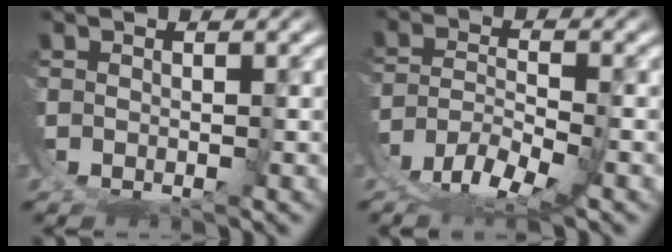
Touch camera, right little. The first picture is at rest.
{"total": 5.3, "force": [-2.6, 2.4, 3.9], "torque": [-0.058, -0.013, -0.046]}